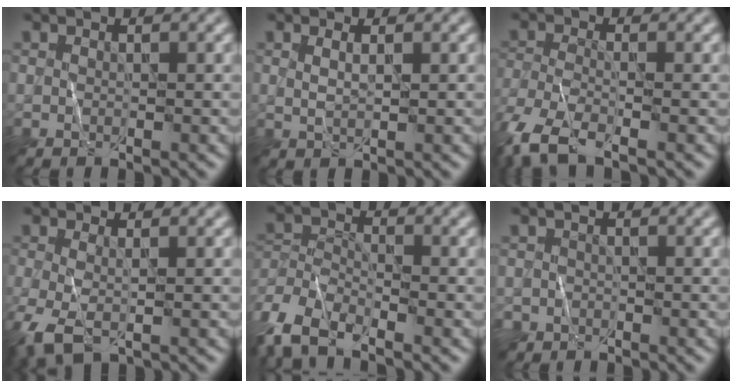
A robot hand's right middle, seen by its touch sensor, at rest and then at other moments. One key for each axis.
{"total": 1.1, "fx": 0.5, "fy": 0.2, "fz": 1.0, "tx": -0.020, "ty": 0.000, "tz": 0.012}
{"total": 6.2, "fx": -4.4, "fy": 2.1, "fz": 3.9, "tx": -0.091, "ty": -0.016, "tz": -0.097}
{"total": 3.8, "fx": -1.3, "fy": 1.9, "fz": 3.1, "tx": -0.076, "ty": -0.010, "tz": -0.027}
{"total": 6.1, "fx": -4.6, "fy": 2.4, "fz": 3.2, "tx": -0.067, "ty": -0.005, "tz": -0.102}
{"total": 1.7, "fx": -1.1, "fy": 1.2, "fz": -0.1, "tx": 0.013, "ty": 0.005, "tz": -0.021}